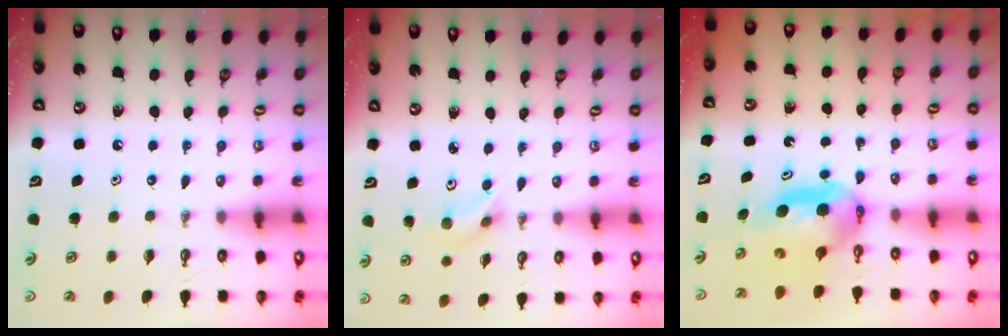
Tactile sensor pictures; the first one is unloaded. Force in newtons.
{"total": 2.9, "press": 2.7, "slide": 1.2}
{"total": 9.8, "press": 4.7, "slide": 8.5}